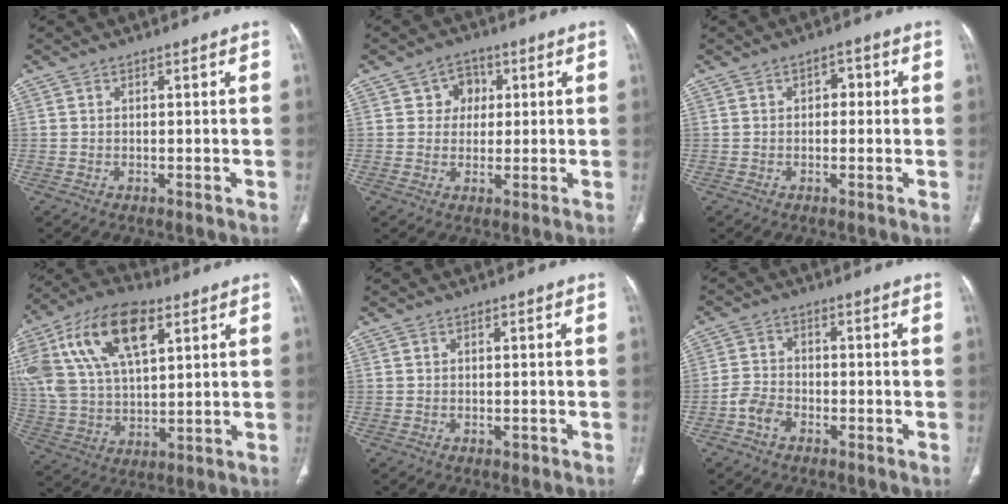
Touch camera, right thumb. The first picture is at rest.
{"total": 5.0, "force": [1.4, 4.4, 1.8], "torque": [0.006, 0.002, 0.016]}
{"total": 2.6, "force": [0.4, 1.8, 1.9], "torque": [-0.009, 0.007, -0.001]}
{"total": 22.3, "force": [8.9, 11.7, 16.7], "torque": [-0.333, 0.005, 0.165]}
{"total": 0.7, "force": [-0.4, 0.5, 0.3], "torque": [-0.003, 0.000, -0.004]}
{"total": 4.0, "force": [-2.3, 2.6, 2.1], "torque": [-0.036, 0.017, -0.047]}